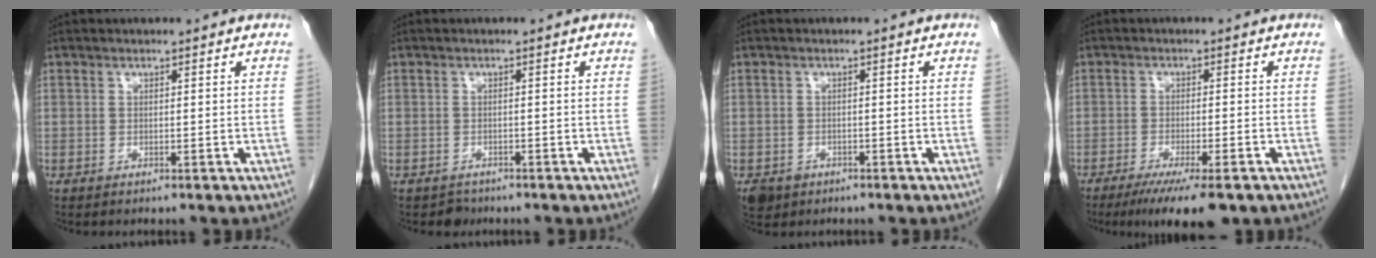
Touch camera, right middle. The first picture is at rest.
{"total": 1.4, "force": [-1.1, 0.9, -0.2], "torque": [0.000, 0.002, -0.018]}
{"total": 3.5, "force": [-2.0, 2.7, 0.9], "torque": [-0.015, 0.001, -0.029]}
{"total": 9.3, "force": [-6.6, 1.3, 6.4], "torque": [-0.090, -0.018, -0.099]}